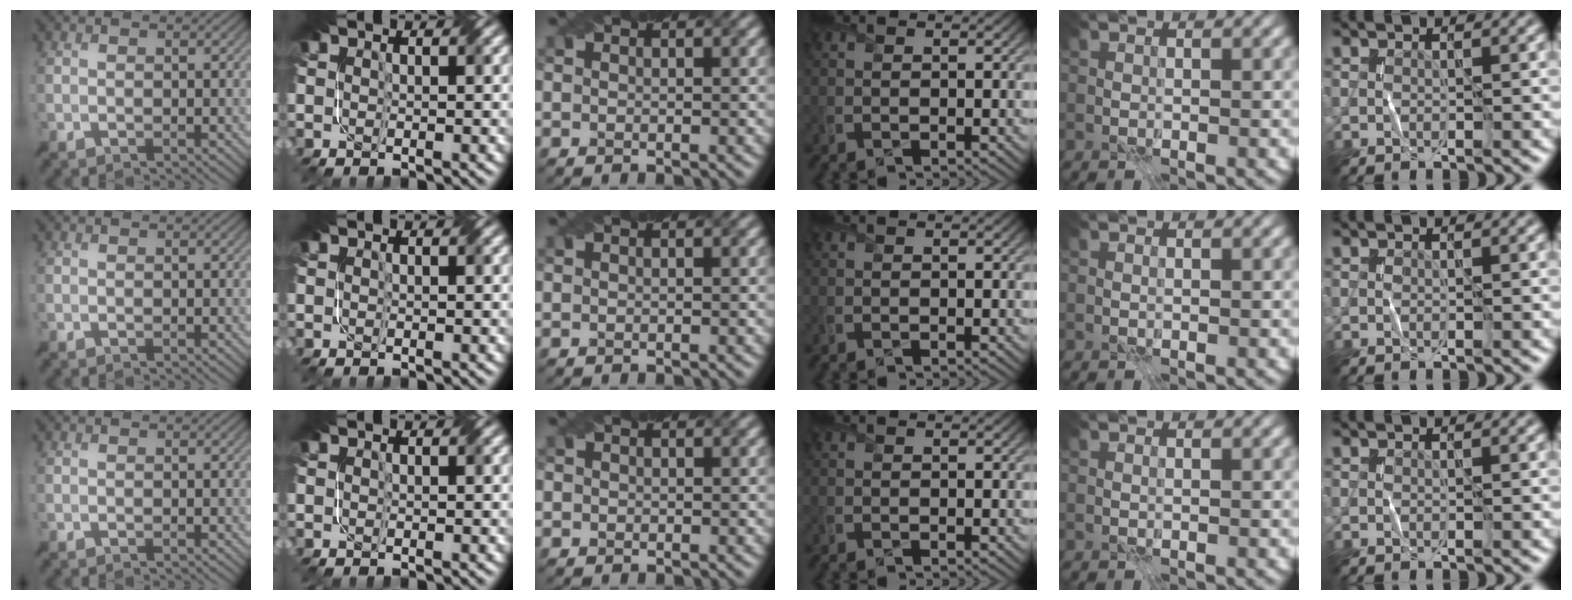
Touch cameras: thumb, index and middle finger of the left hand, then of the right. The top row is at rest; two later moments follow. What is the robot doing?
{"motion": "fold", "object": "file"}